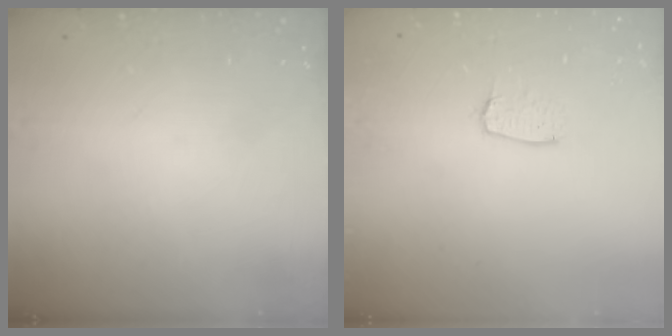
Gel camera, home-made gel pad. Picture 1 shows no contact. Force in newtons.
{"total": 6.0, "press": 6.0, "slide": 0.3}